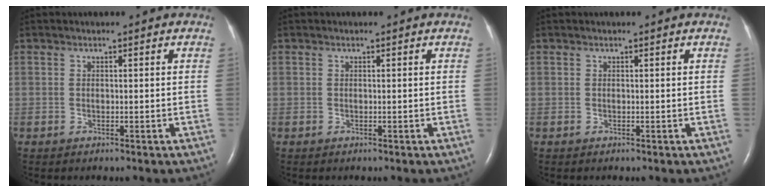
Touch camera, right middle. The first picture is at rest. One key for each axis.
{"total": 0.0}
{"total": 0.0}